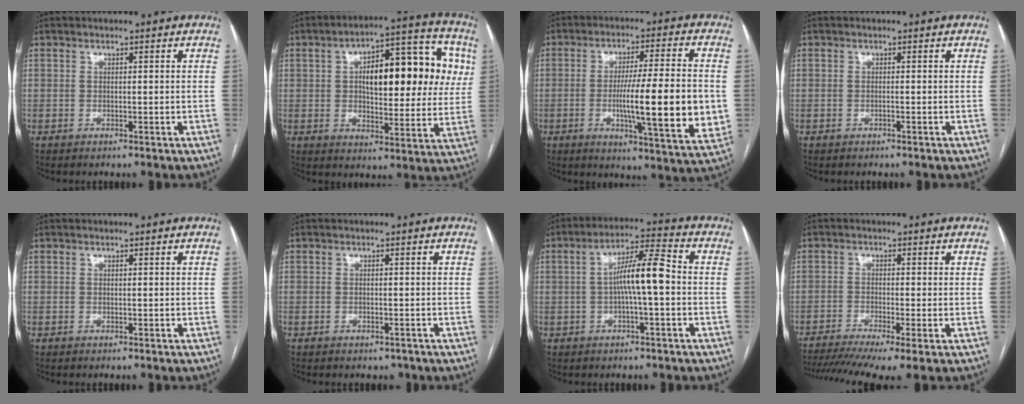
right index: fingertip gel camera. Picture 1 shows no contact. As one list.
[{"total": 18.5, "force": [3.8, 7.4, 16.5], "torque": [-0.224, 0.042, 0.054]}, {"total": 16.9, "force": [-1.8, 1.0, 16.8], "torque": [-0.243, -0.014, -0.028]}, {"total": 0.0}, {"total": 0.0}, {"total": 1.3, "force": [-0.9, 0.8, 0.4], "torque": [-0.004, 0.002, -0.005]}, {"total": 8.5, "force": [-0.4, 0.9, 8.4], "torque": [-0.150, 0.022, -0.012]}, {"total": 11.5, "force": [-7.9, 1.5, 8.2], "torque": [-0.149, -0.014, -0.128]}]